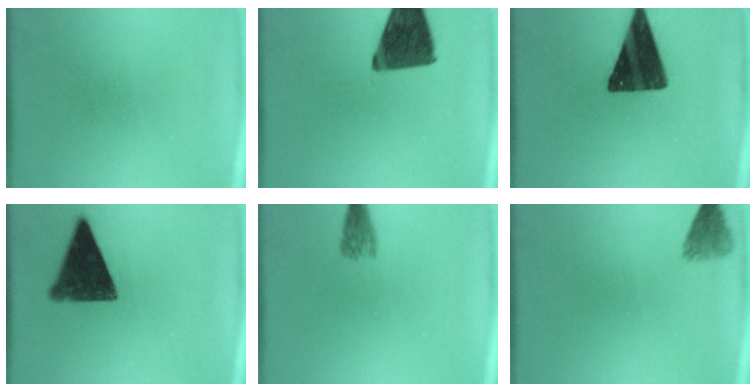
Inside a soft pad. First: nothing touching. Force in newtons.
{"total": 13.2}
{"total": 16.5}
{"total": 12.8}
{"total": 2.7}
{"total": 3.0}